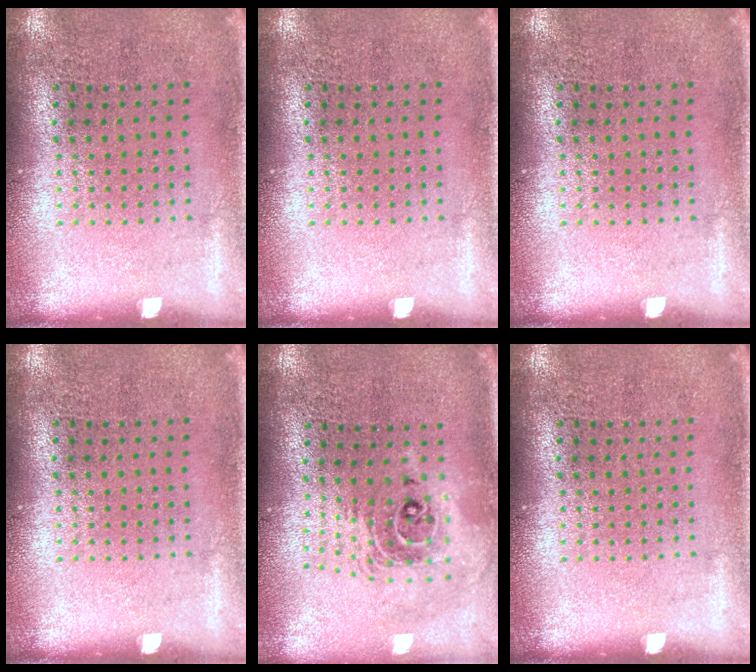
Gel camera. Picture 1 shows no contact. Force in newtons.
{"total": 0.0}
{"total": 0.0}
{"total": 0.0}
{"total": 2.1, "press": 1.6, "slide": 1.4}
{"total": 0.0}